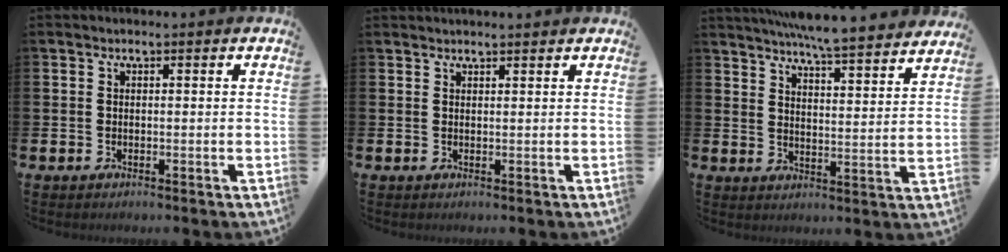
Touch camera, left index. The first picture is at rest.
{"total": 1.1, "force": [1.1, 0.0, 0.0], "torque": [0.007, -0.004, 0.020]}
{"total": 6.9, "force": [6.7, -0.3, 1.6], "torque": [-0.041, -0.052, 0.116]}